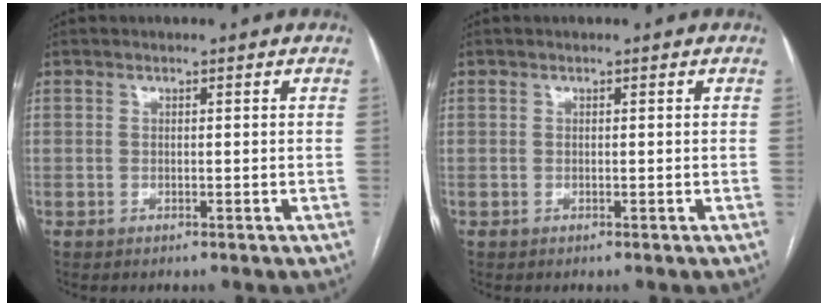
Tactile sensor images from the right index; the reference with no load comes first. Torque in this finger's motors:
{"motor_torque": [0.00, 0.00, 0.02, 0.01]}